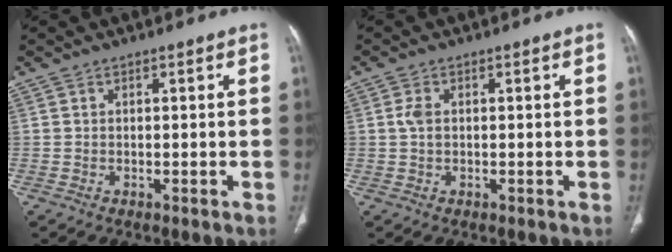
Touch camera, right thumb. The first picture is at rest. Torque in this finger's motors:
{"motor_torque": [0.87, 0.73, 0.83, 0.25, 0.02]}